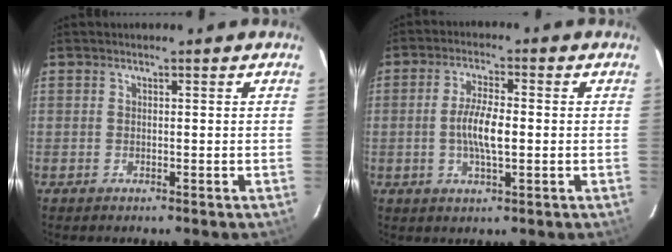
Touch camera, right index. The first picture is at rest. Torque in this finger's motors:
{"motor_torque": [0.55, 0.31, 0.72, 0.17]}